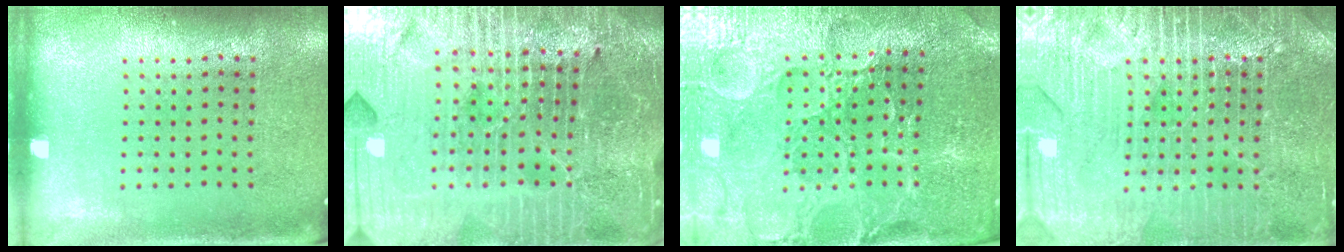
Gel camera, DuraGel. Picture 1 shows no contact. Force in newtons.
{"total": 6.2, "press": 5.6, "slide": 2.7}
{"total": 3.5, "press": 3.4, "slide": 0.6}
{"total": 4.6, "press": 4.6, "slide": 0.6}